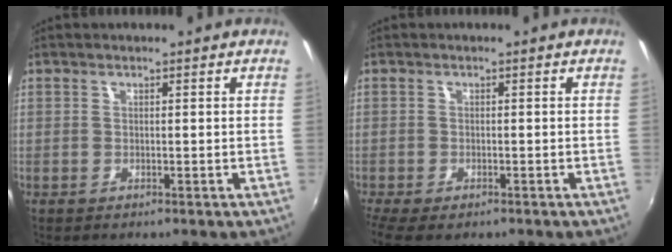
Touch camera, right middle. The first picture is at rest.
{"total": 5.6, "force": [-4.2, 1.8, 3.3], "torque": [-0.078, -0.032, -0.073]}